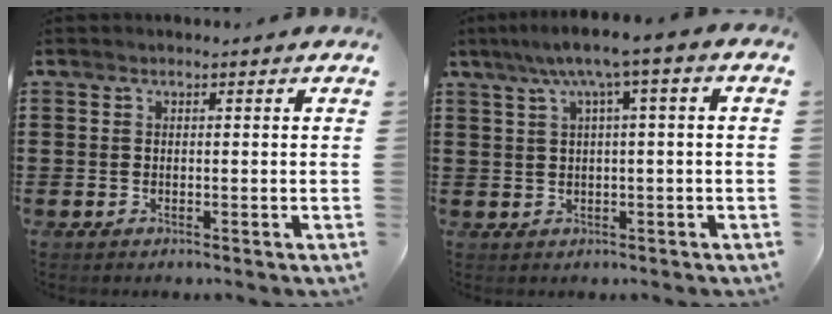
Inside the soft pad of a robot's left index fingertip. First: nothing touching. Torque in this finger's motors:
{"motor_torque": [2.09, -0.04, 0.89, 0.20]}